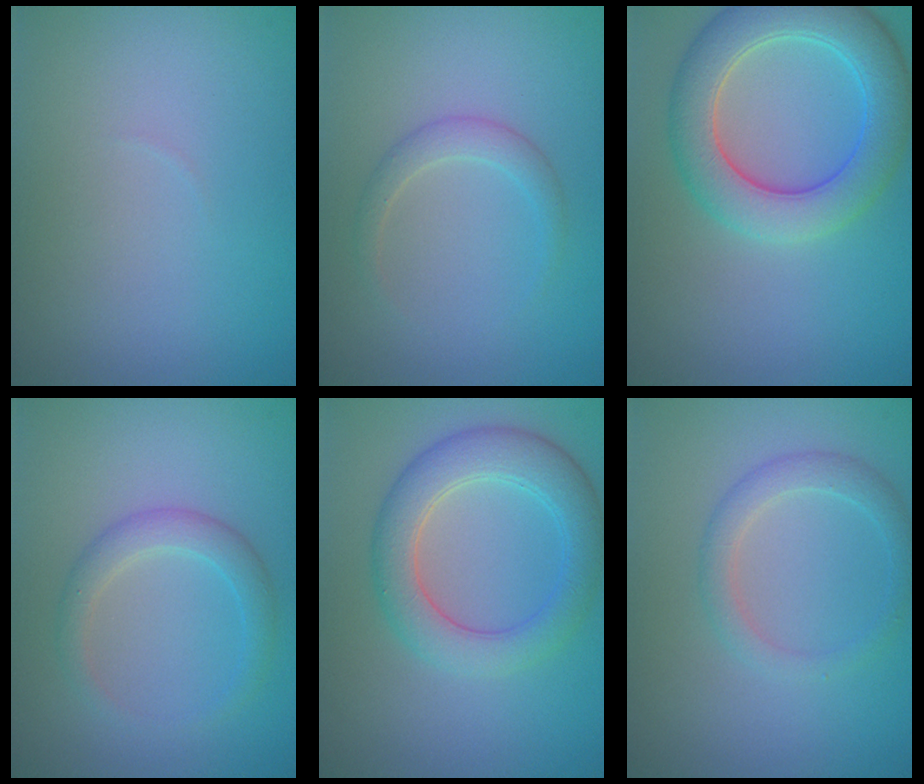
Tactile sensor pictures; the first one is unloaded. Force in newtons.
{"total": 1.6, "press": 1.6, "slide": 0.1}
{"total": 6.6, "press": 6.5, "slide": 0.3}
{"total": 2.4, "press": 2.3, "slide": 0.2}
{"total": 4.9, "press": 4.9, "slide": 0.4}
{"total": 2.2, "press": 2.2, "slide": 0.2}